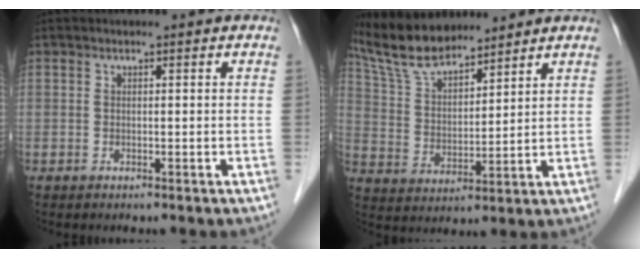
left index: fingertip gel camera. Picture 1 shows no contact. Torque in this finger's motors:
{"motor_torque": [0.16, -0.42, 0.13, 0.05]}